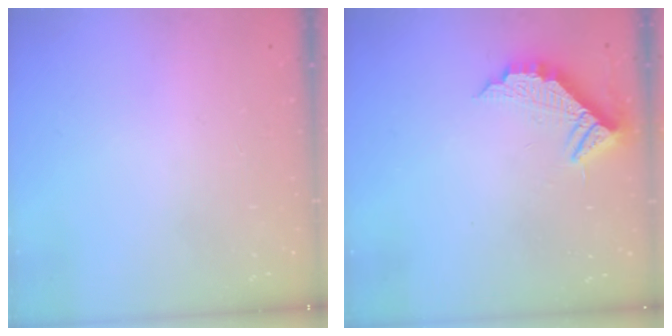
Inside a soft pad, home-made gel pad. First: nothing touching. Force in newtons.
{"total": 8.9, "press": 8.9, "slide": 0.3}